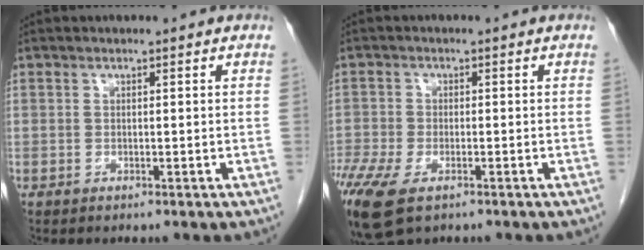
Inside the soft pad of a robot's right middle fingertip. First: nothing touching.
{"total": 12.1, "force": [-7.4, 5.1, 8.0], "torque": [-0.199, -0.025, -0.125]}